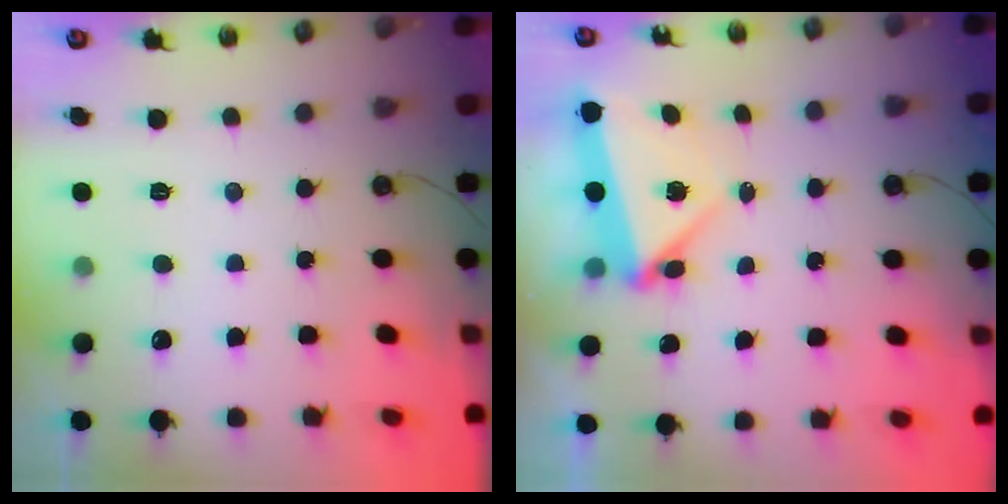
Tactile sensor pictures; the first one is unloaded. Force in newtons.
{"total": 5.7, "press": 5.7, "slide": 0.7}